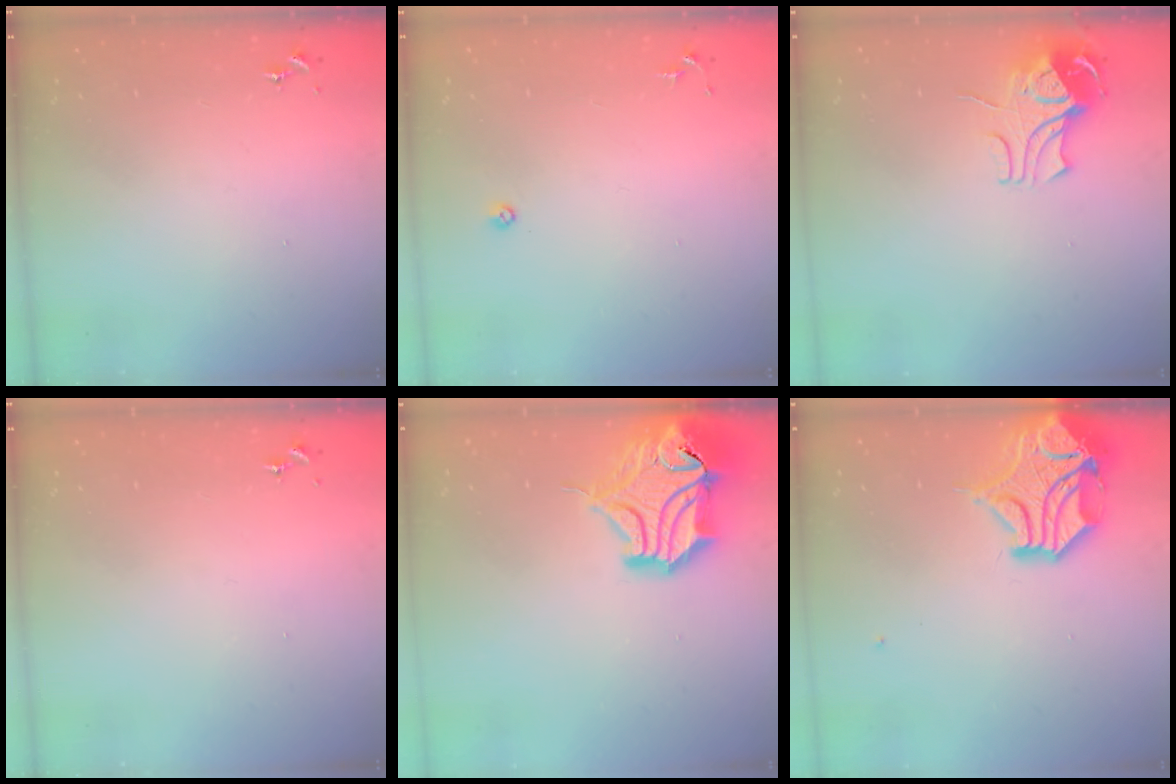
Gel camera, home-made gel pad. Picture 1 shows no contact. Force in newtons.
{"total": 3.5, "press": 3.4, "slide": 0.7}
{"total": 9.0, "press": 8.9, "slide": 1.0}
{"total": 0.0}
{"total": 20.0, "press": 19.8, "slide": 2.7}
{"total": 15.0, "press": 14.8, "slide": 2.2}